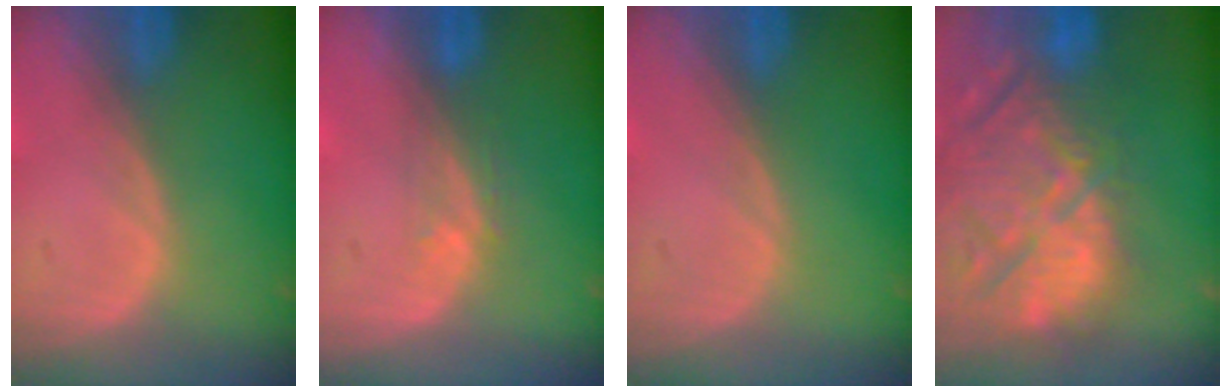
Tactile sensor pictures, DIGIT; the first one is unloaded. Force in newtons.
{"total": 2.8, "press": 2.1, "slide": 1.7}
{"total": 0.0}
{"total": 15.2, "press": 13.0, "slide": 7.9}